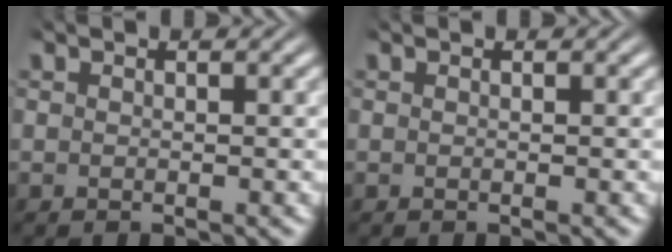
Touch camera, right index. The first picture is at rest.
{"total": 0.0}